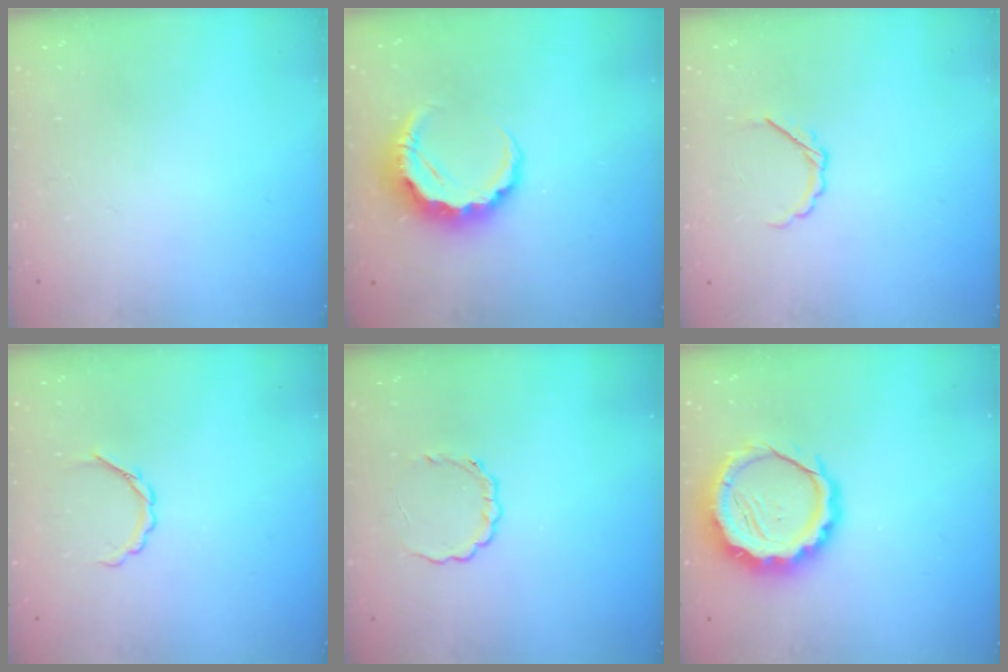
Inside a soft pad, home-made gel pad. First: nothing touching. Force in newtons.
{"total": 8.1, "press": 7.9, "slide": 1.4}
{"total": 2.9, "press": 2.7, "slide": 0.9}
{"total": 3.0, "press": 2.8, "slide": 0.9}
{"total": 2.8, "press": 2.8, "slide": 0.4}
{"total": 13.5, "press": 13.1, "slide": 3.3}